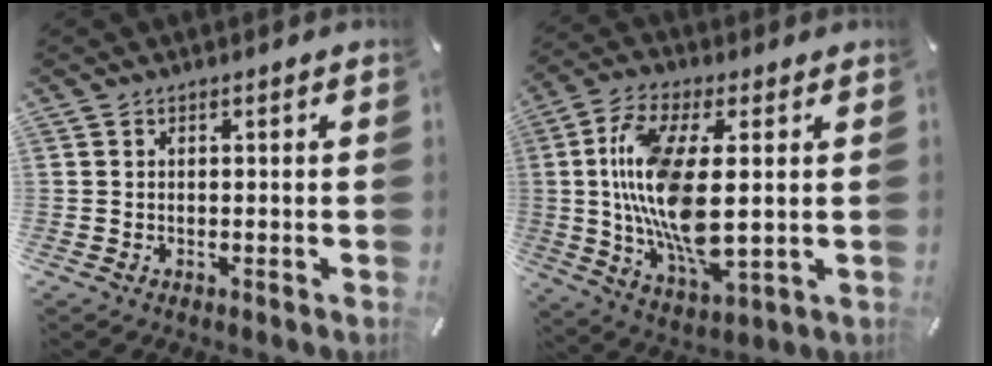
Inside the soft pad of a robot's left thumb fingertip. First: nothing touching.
{"total": 17.6, "force": [1.5, 7.2, 16.0], "torque": [-0.337, -0.019, 0.021]}